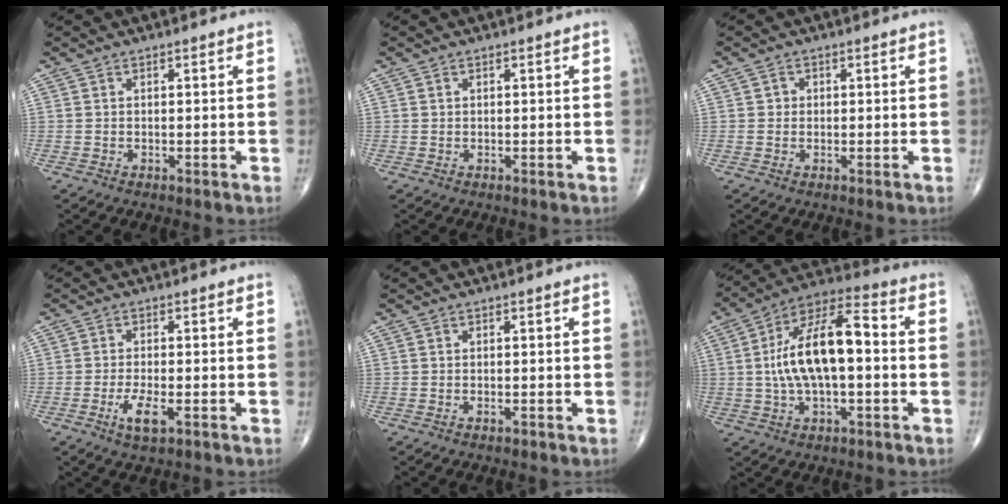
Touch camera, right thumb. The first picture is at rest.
{"total": 0.0}
{"total": 1.2, "force": [0.1, 1.2, 0.3], "torque": [0.002, 0.003, -0.001]}
{"total": 4.5, "force": [-2.0, 1.4, 3.9], "torque": [-0.079, 0.000, -0.034]}
{"total": 0.5, "force": [-0.4, 0.2, 0.3], "torque": [-0.006, 0.002, -0.007]}
{"total": 16.4, "force": [-0.1, 7.1, 14.8], "torque": [-0.267, 0.041, -0.008]}